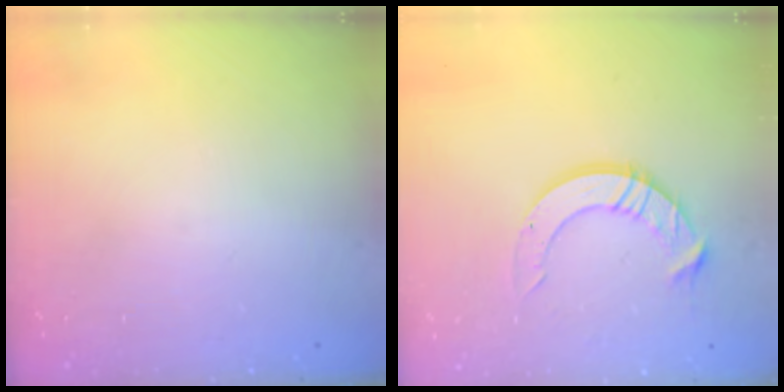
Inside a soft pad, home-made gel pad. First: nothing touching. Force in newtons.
{"total": 12.6, "press": 12.6, "slide": 1.3}